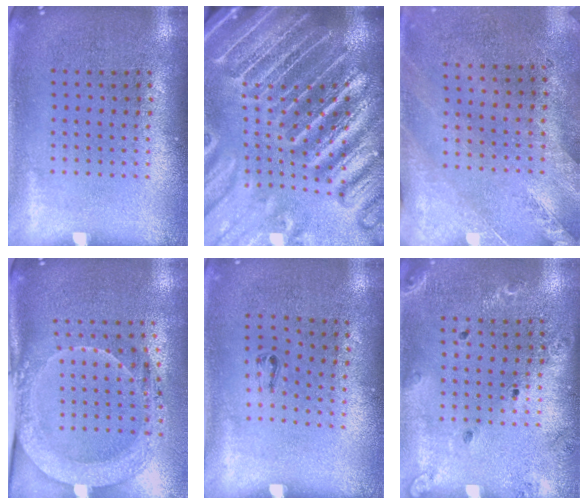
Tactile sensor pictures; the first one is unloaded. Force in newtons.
{"total": 5.6, "press": 4.8, "slide": 2.8}
{"total": 2.4, "press": 2.1, "slide": 1.3}
{"total": 2.0, "press": 2.0, "slide": 0.2}
{"total": 0.5, "press": 0.3, "slide": 0.5}
{"total": 1.4, "press": 1.4, "slide": 0.1}